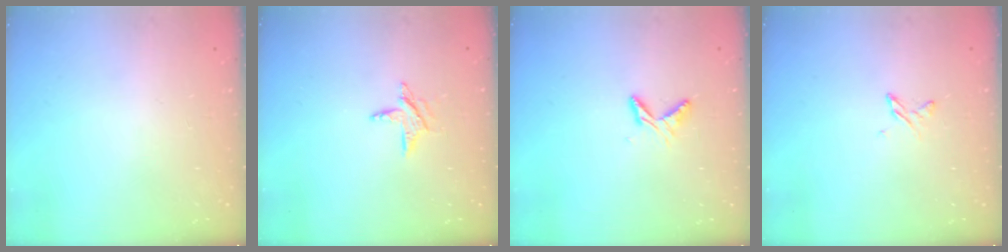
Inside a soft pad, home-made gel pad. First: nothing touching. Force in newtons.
{"total": 5.9, "press": 5.9, "slide": 0.5}
{"total": 6.1, "press": 6.1, "slide": 0.6}
{"total": 4.0, "press": 4.0, "slide": 0.5}